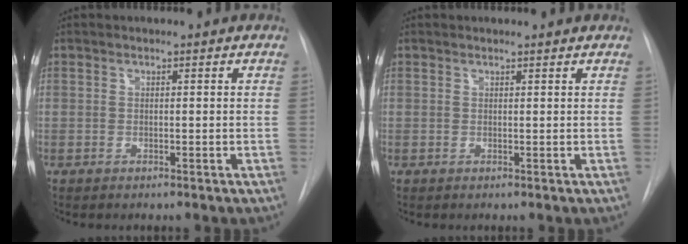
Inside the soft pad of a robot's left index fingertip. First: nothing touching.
{"total": 1.6, "force": [1.6, 0.1, 0.2], "torque": [-0.010, 0.009, 0.018]}